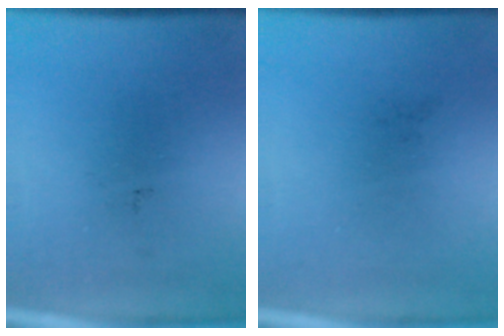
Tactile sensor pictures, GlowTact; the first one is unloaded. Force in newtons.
{"total": 0.0}